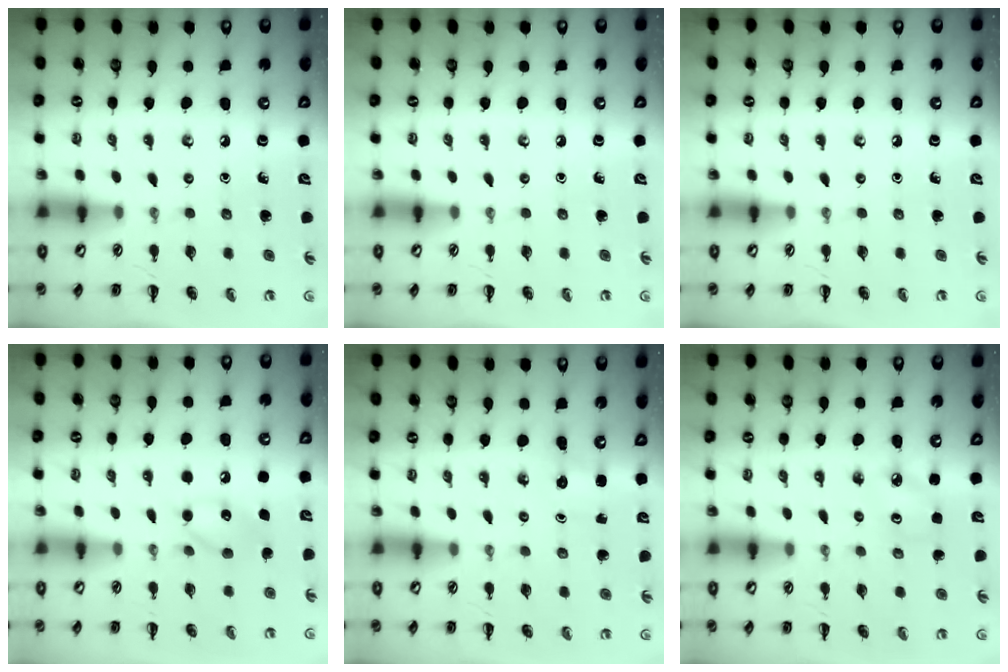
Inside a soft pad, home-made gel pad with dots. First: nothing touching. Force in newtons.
{"total": 0.0}
{"total": 0.0}
{"total": 8.8, "press": 8.8, "slide": 1.2}
{"total": 1.8, "press": 1.7, "slide": 0.5}
{"total": 2.8, "press": 2.7, "slide": 0.6}